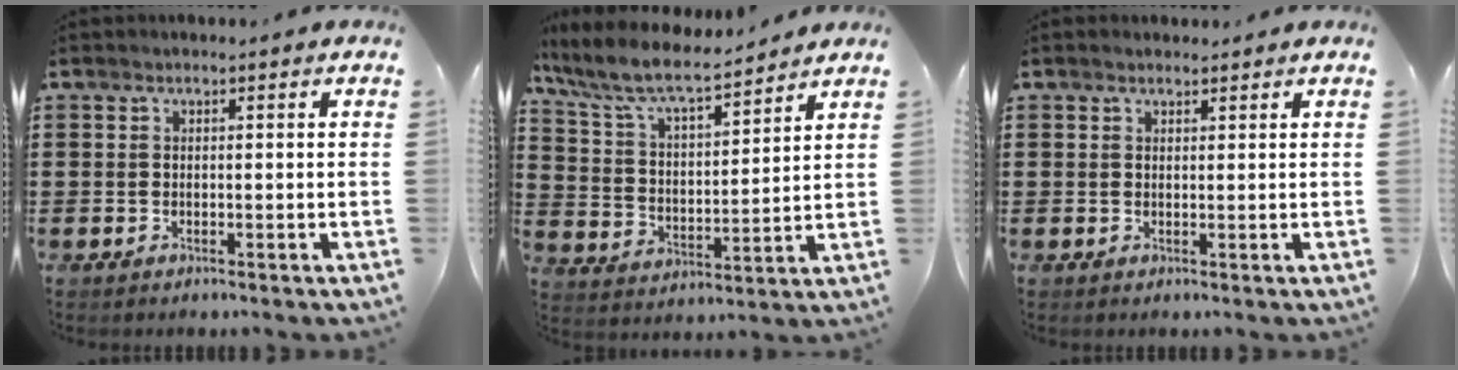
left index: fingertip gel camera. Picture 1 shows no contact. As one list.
[{"total": 8.1, "force": [7.0, 1.1, 3.8], "torque": [-0.104, -0.037, 0.119]}, {"total": 0.9, "force": [0.9, 0.3, 0.1], "torque": [-0.003, 0.001, 0.017]}]